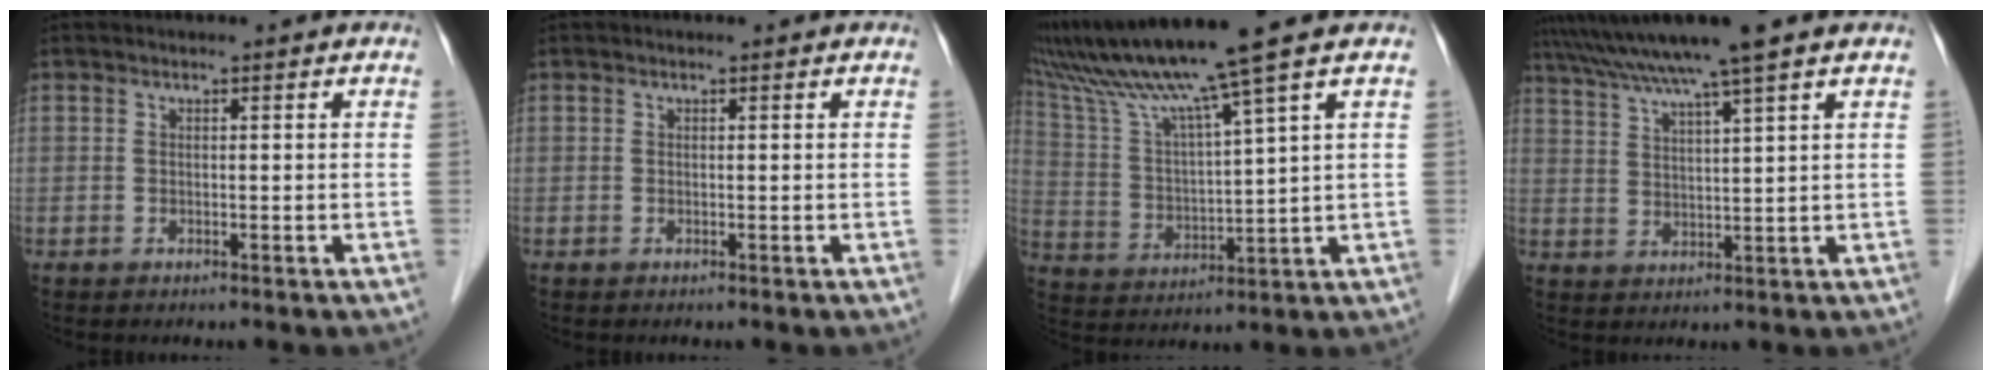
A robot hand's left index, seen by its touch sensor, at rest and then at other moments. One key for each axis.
{"total": 0.0}
{"total": 14.1, "fx": 10.8, "fy": -2.5, "fz": 8.7, "tx": -0.160, "ty": 0.011, "tz": 0.198}
{"total": 9.9, "fx": 8.1, "fy": -1.6, "fz": 5.5, "tx": -0.100, "ty": 0.023, "tz": 0.131}